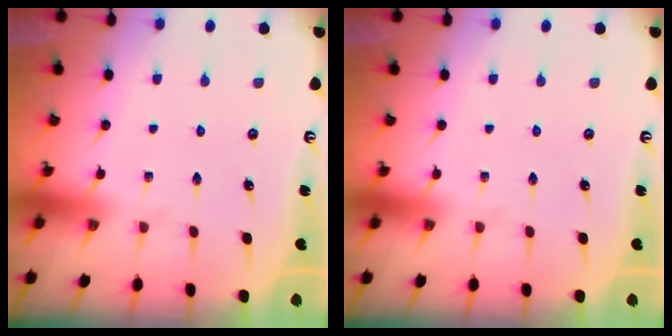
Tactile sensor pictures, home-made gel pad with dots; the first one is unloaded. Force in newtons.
{"total": 0.0}